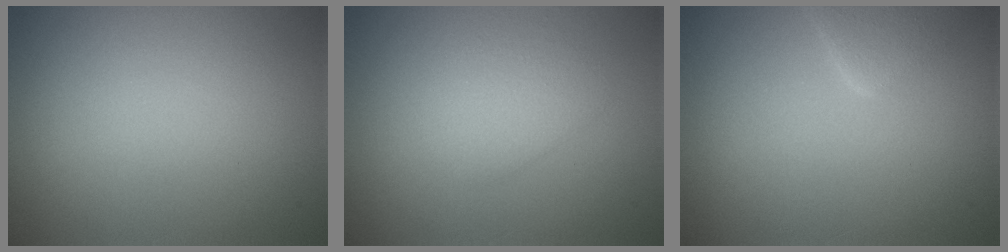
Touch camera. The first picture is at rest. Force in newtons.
{"total": 2.0, "press": 2.0, "slide": 0.1}
{"total": 2.2, "press": 2.2, "slide": 0.2}